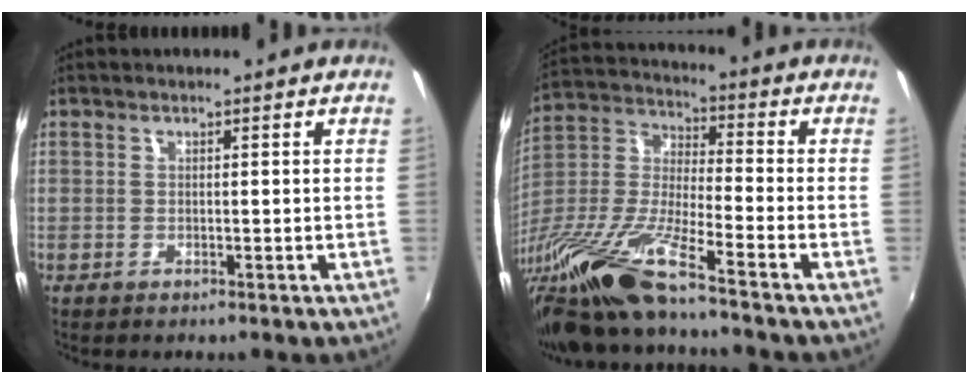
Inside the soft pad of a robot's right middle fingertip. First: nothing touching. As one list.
[{"total": 18.6, "force": [-14.4, 0.3, 11.9], "torque": [-0.239, -0.038, -0.283]}]